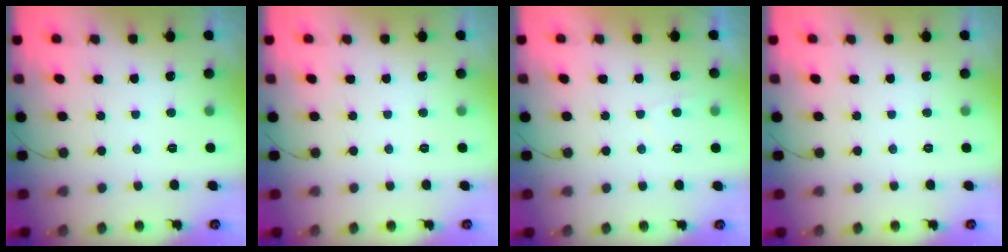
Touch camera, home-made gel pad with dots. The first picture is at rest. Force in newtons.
{"total": 0.0}
{"total": 2.4, "press": 2.3, "slide": 0.6}
{"total": 0.0}